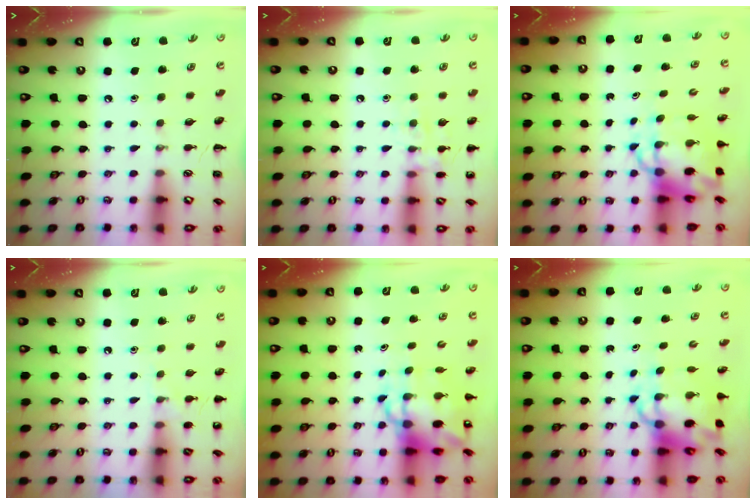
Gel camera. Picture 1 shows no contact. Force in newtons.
{"total": 8.2, "press": 8.0, "slide": 1.7}
{"total": 7.7, "press": 7.4, "slide": 2.0}
{"total": 5.5, "press": 5.2, "slide": 1.7}
{"total": 8.6, "press": 8.3, "slide": 2.3}
{"total": 8.5, "press": 8.2, "slide": 2.2}